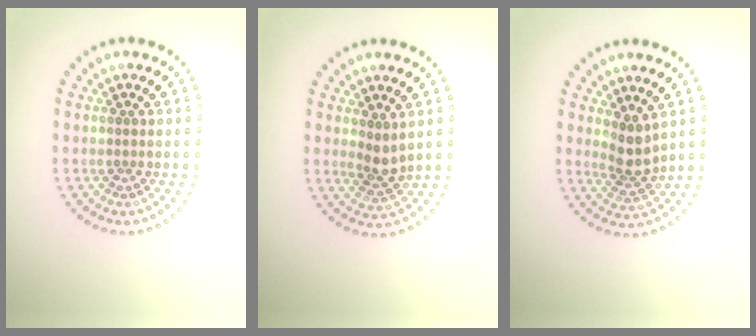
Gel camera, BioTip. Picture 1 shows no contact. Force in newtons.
{"total": 1.9, "press": 1.6, "slide": 1.1}
{"total": 2.7, "press": 2.1, "slide": 1.7}